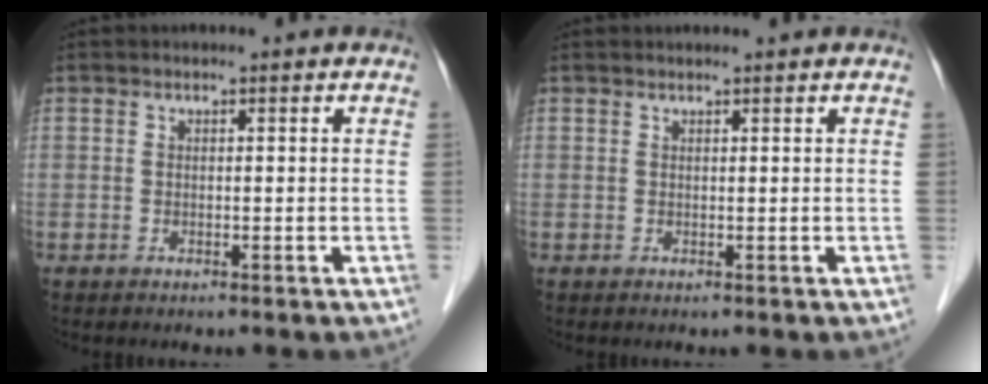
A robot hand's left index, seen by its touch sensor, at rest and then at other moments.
{"total": 1.3, "force": [1.3, 0.0, 0.4], "torque": [-0.006, 0.014, 0.022]}